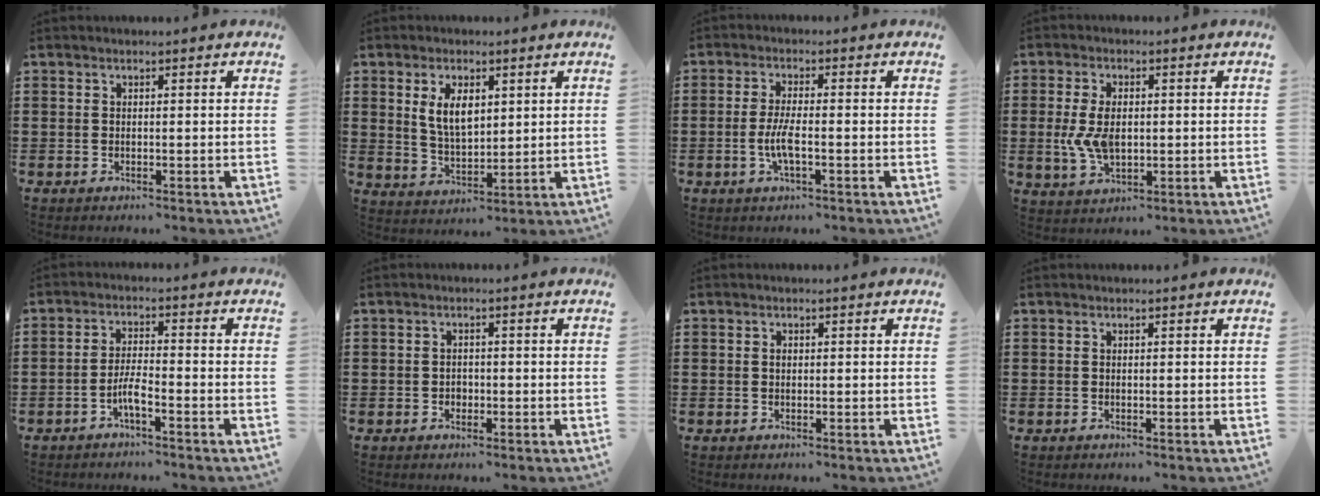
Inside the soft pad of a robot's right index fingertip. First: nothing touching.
{"total": 5.9, "force": [2.0, 3.0, 4.6], "torque": [-0.092, 0.005, 0.033]}
{"total": 4.1, "force": [-1.1, 0.8, 3.9], "torque": [-0.090, -0.008, -0.027]}
{"total": 6.3, "force": [-0.1, 3.8, 5.1], "torque": [-0.127, -0.001, -0.008]}
{"total": 3.7, "force": [-2.1, 0.5, 3.0], "torque": [-0.074, -0.005, -0.045]}
{"total": 1.3, "force": [-0.5, 1.1, 0.4], "torque": [-0.012, 0.001, -0.012]}
{"total": 0.7, "force": [0.1, 0.5, 0.5], "torque": [-0.011, 0.000, 0.003]}
{"total": 0.0}